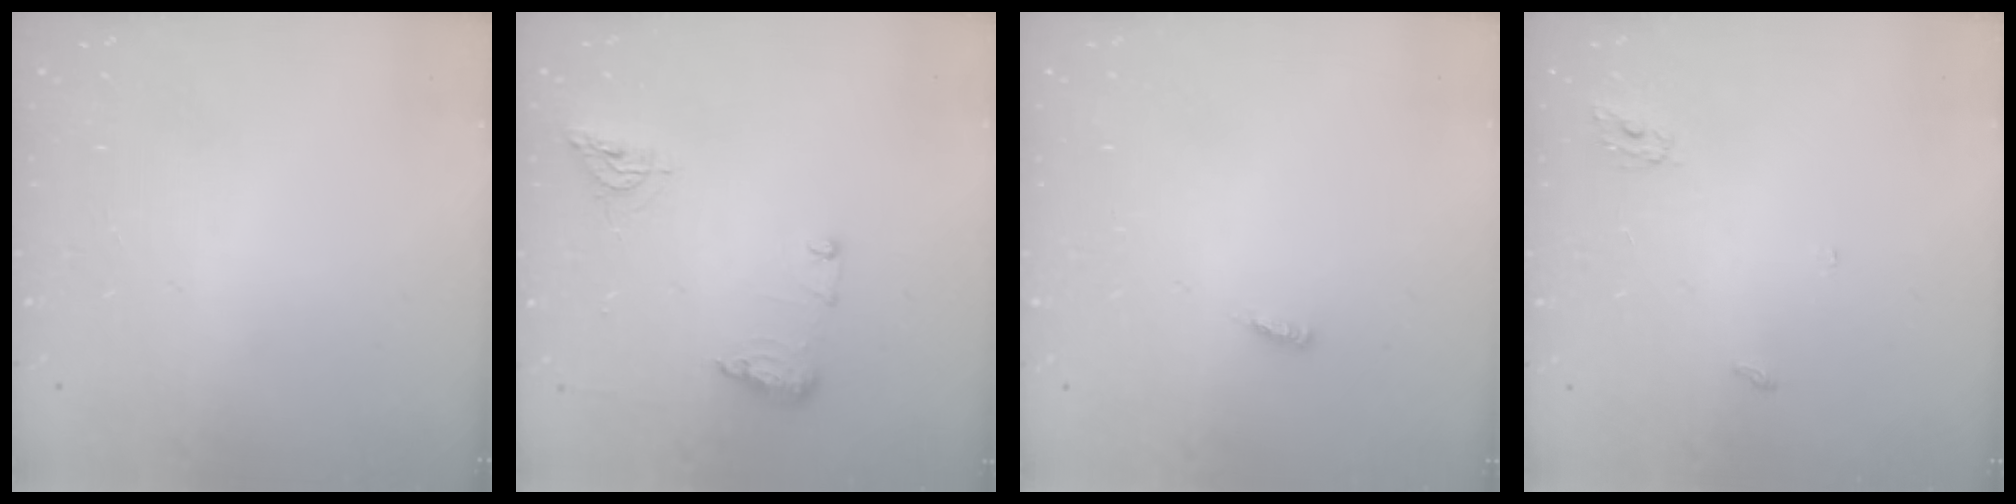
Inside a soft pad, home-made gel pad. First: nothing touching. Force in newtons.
{"total": 8.6, "press": 8.4, "slide": 1.4}
{"total": 2.6, "press": 2.6, "slide": 0.3}
{"total": 3.4, "press": 3.3, "slide": 0.3}